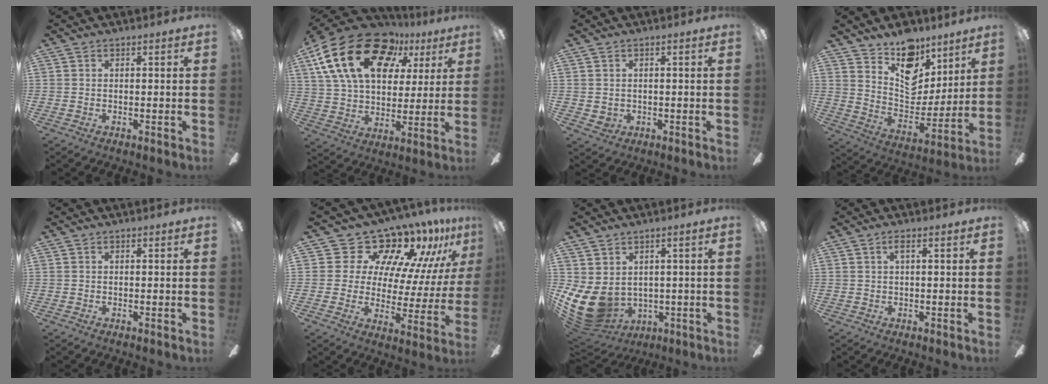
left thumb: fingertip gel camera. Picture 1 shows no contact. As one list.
[{"total": 24.7, "force": [11.9, 15.0, 15.7], "torque": [-0.290, -0.049, 0.209]}, {"total": 1.5, "force": [0.6, 1.4, 0.4], "torque": [-0.011, 0.000, 0.010]}, {"total": 14.9, "force": [10.5, 8.9, 5.6], "torque": [-0.082, -0.082, 0.196]}, {"total": 0.0}, {"total": 15.9, "force": [13.2, 7.3, 4.8], "torque": [-0.099, -0.112, 0.236]}, {"total": 10.8, "force": [-0.2, 8.4, 6.9], "torque": [-0.181, -0.022, 0.000]}, {"total": 2.0, "force": [0.7, 0.2, 1.9], "torque": [-0.032, 0.001, 0.008]}]